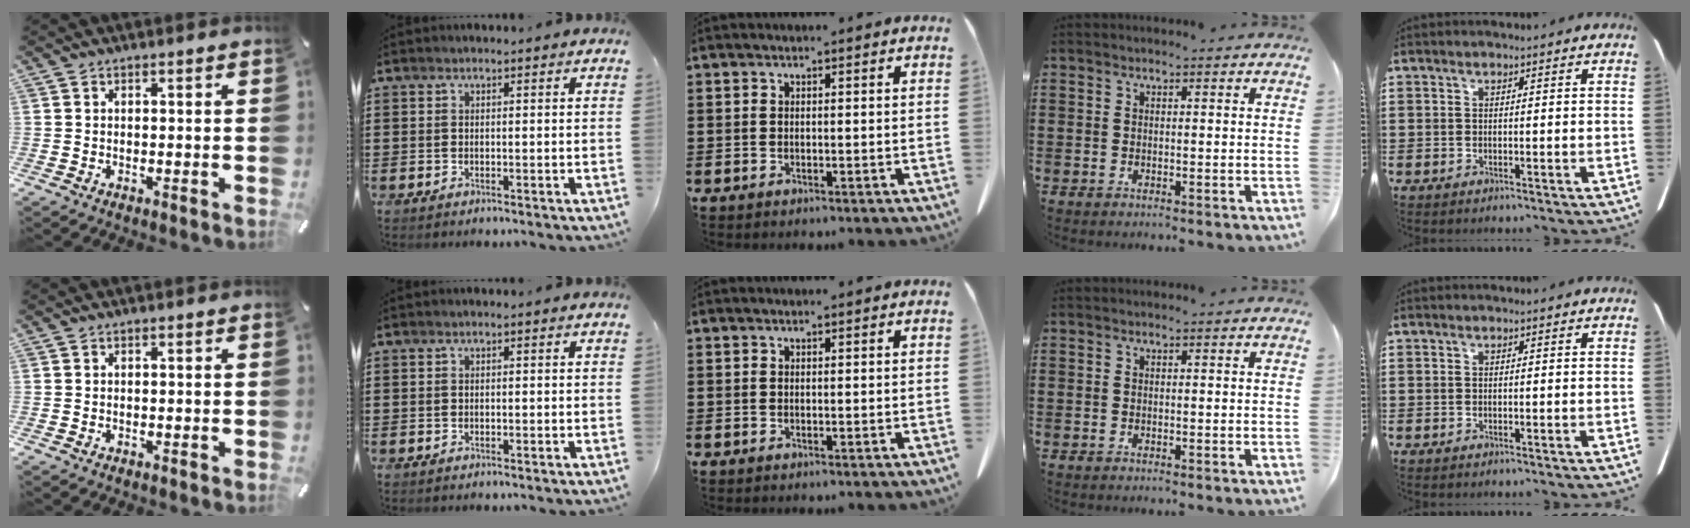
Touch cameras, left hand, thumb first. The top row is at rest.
{}